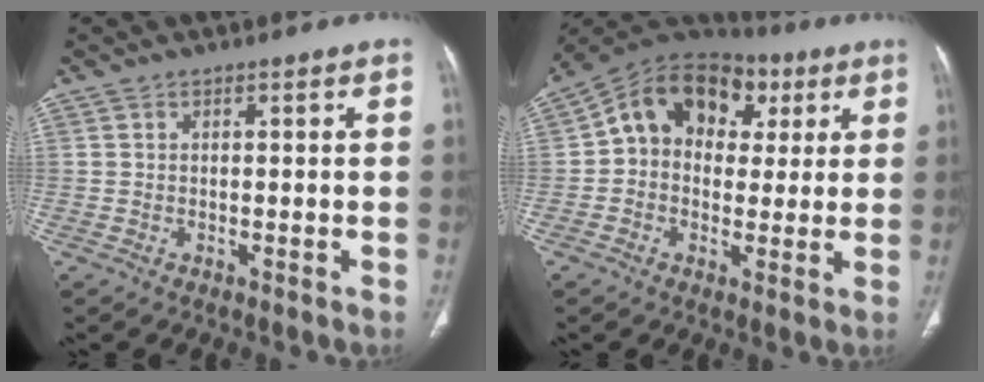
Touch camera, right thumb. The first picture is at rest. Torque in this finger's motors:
{"motor_torque": [1.70, 1.62, 0.76, -0.71, 0.13]}